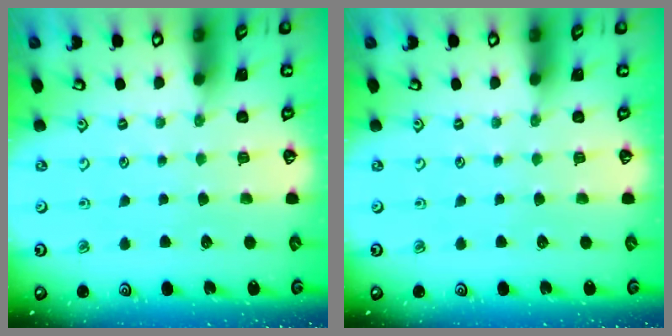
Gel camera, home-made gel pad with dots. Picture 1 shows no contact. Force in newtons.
{"total": 0.0}